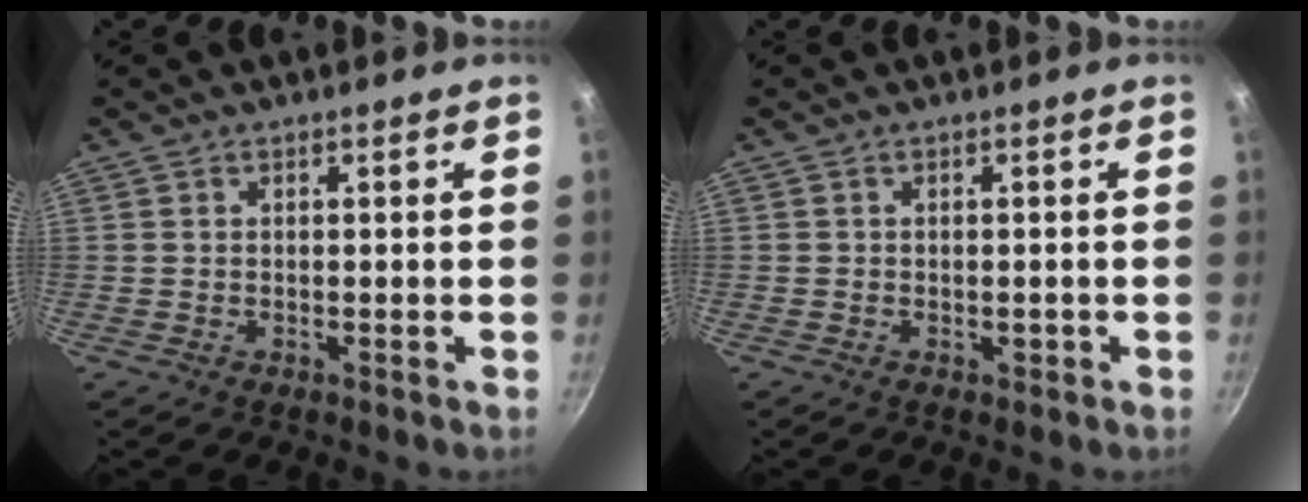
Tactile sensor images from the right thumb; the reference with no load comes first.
{"total": 0.9, "force": [-0.3, 0.6, 0.5], "torque": [0.000, 0.000, -0.006]}